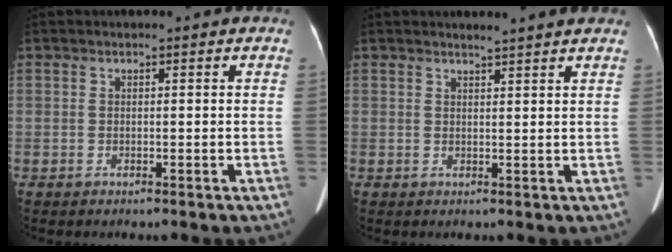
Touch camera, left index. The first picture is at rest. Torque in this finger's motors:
{"motor_torque": [0.07, -0.08, -0.02, 0.00]}